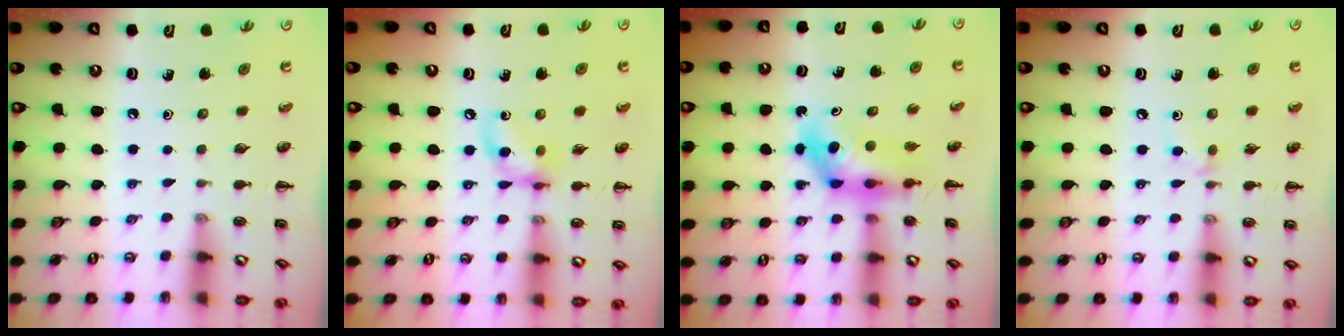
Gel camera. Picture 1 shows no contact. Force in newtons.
{"total": 9.1, "press": 9.1, "slide": 0.9}
{"total": 5.1, "press": 5.0, "slide": 0.9}
{"total": 5.4, "press": 5.0, "slide": 2.1}